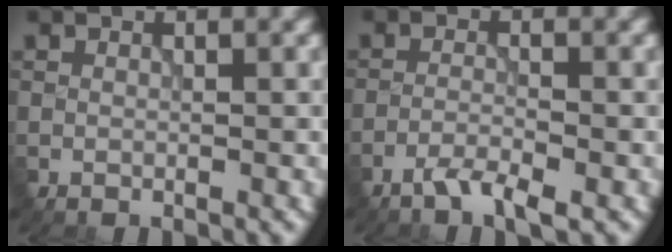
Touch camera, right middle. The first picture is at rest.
{"total": 2.5, "force": [-1.8, 0.3, 1.7], "torque": [-0.033, 0.000, -0.041]}